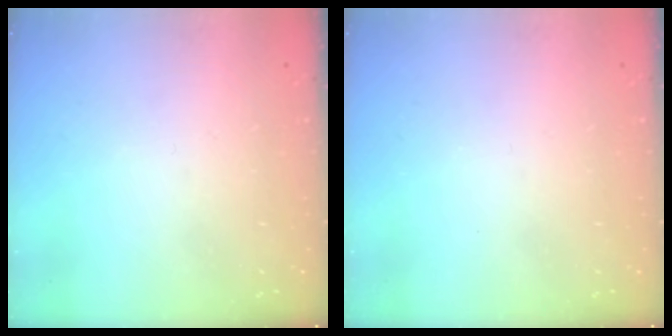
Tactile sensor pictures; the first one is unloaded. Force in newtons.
{"total": 0.0}